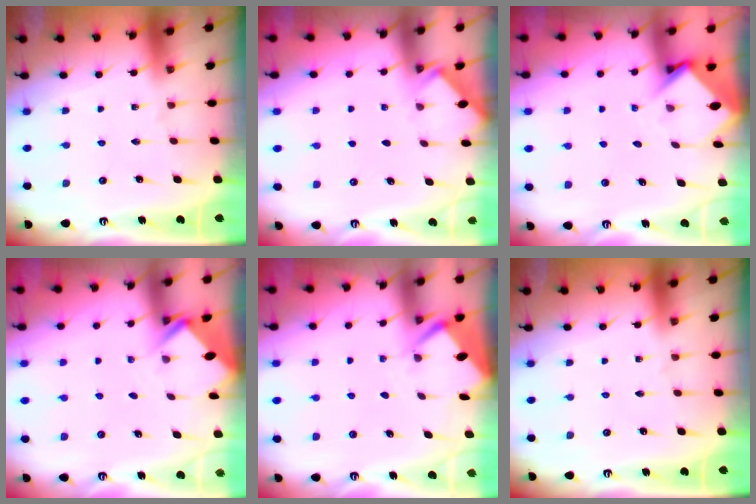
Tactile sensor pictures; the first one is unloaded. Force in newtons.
{"total": 1.7, "press": 1.6, "slide": 0.2}
{"total": 3.6, "press": 3.5, "slide": 0.2}
{"total": 2.9, "press": 2.9, "slide": 0.2}
{"total": 2.9, "press": 2.8, "slide": 0.4}
{"total": 0.0}